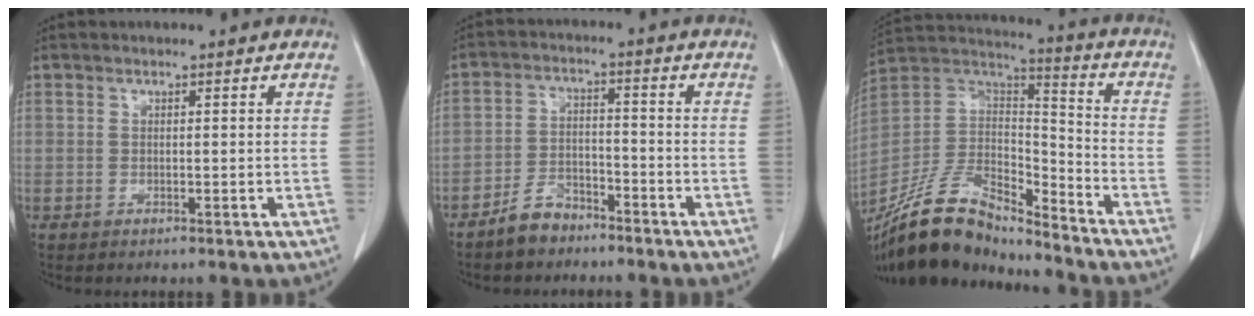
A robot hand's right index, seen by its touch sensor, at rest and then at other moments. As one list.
[{"total": 5.2, "force": [-4.4, 2.3, 1.7], "torque": [-0.036, 0.006, -0.077]}, {"total": 17.6, "force": [-15.0, 4.7, 7.9], "torque": [-0.144, 0.030, -0.272]}]